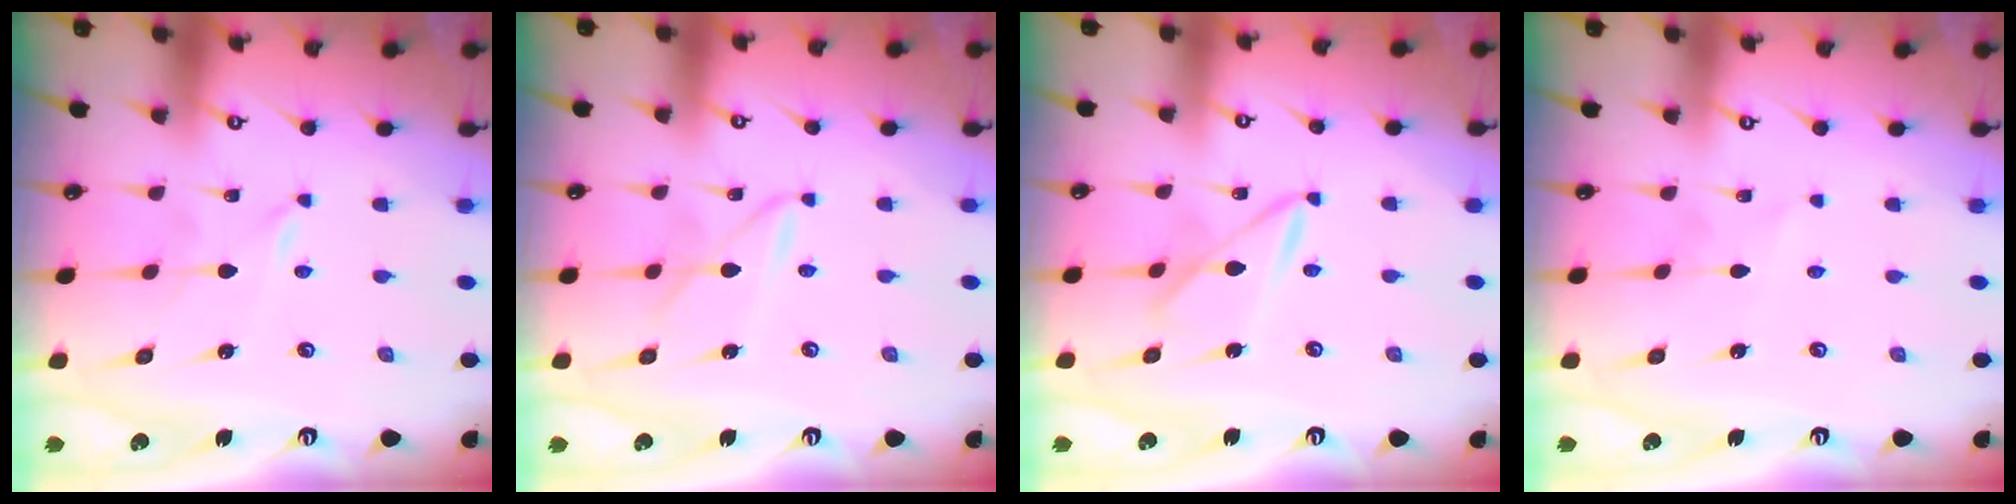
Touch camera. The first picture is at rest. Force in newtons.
{"total": 4.1, "press": 4.1, "slide": 0.3}
{"total": 7.2, "press": 7.1, "slide": 0.4}
{"total": 2.2, "press": 2.2, "slide": 0.2}